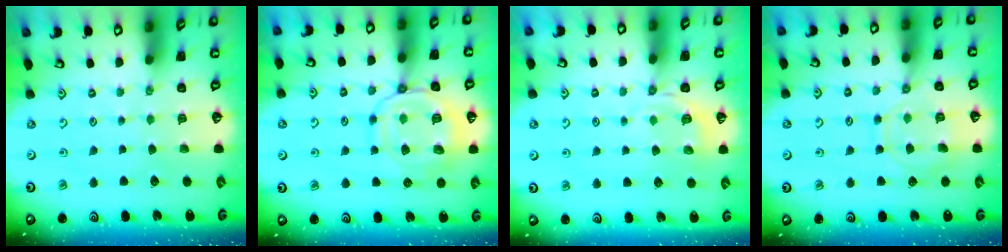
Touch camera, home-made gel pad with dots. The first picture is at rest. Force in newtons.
{"total": 13.4, "press": 13.3, "slide": 1.4}
{"total": 5.0, "press": 4.5, "slide": 2.3}
{"total": 10.5, "press": 10.4, "slide": 0.8}